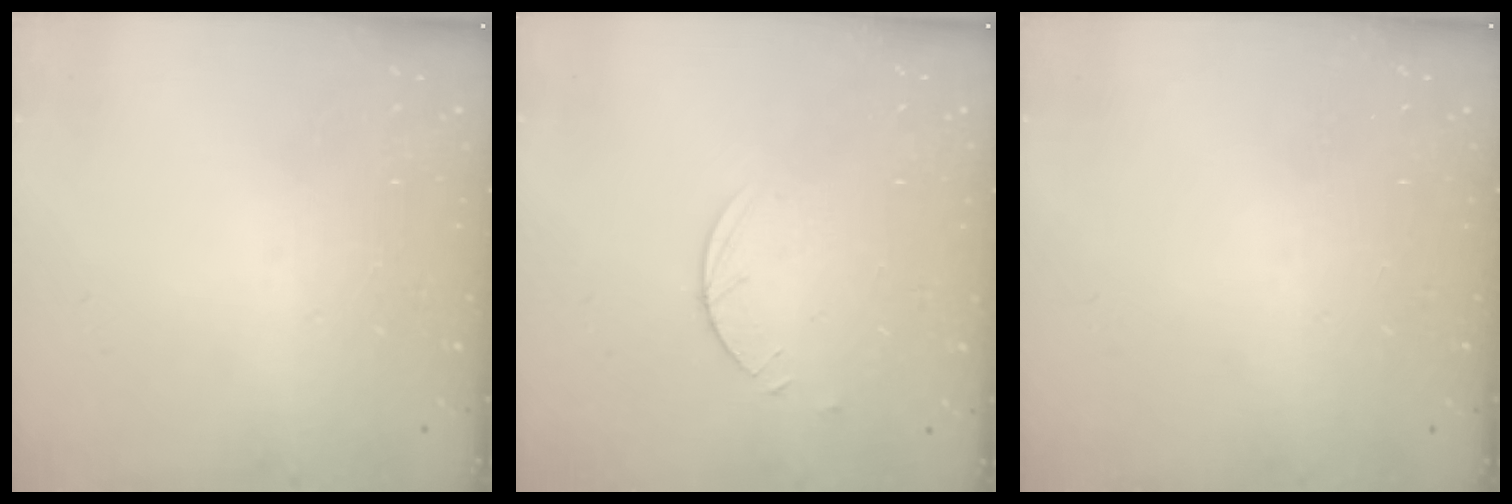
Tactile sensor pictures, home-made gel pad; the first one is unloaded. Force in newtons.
{"total": 2.5, "press": 2.4, "slide": 0.3}
{"total": 0.0}